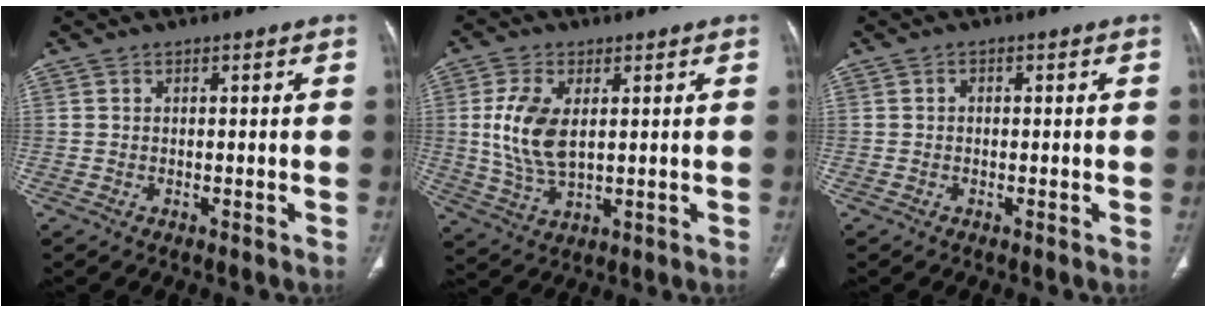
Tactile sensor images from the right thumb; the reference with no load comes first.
{"total": 10.1, "force": [1.6, 5.5, 8.3], "torque": [-0.173, -0.010, 0.037]}
{"total": 0.9, "force": [0.0, 0.7, 0.5], "torque": [0.000, 0.004, -0.006]}